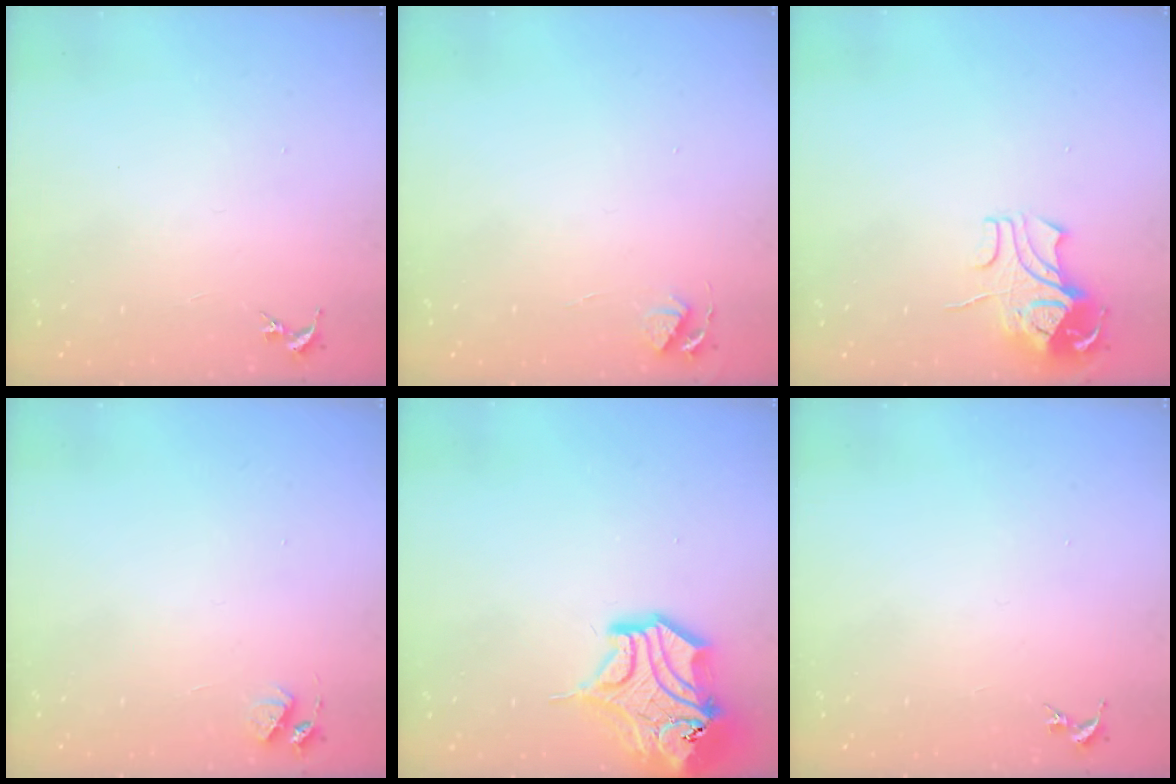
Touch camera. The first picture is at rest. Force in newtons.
{"total": 3.9, "press": 3.8, "slide": 0.5}
{"total": 9.4, "press": 9.4, "slide": 1.1}
{"total": 4.4, "press": 4.3, "slide": 0.6}
{"total": 17.2, "press": 17.0, "slide": 2.4}
{"total": 0.0}